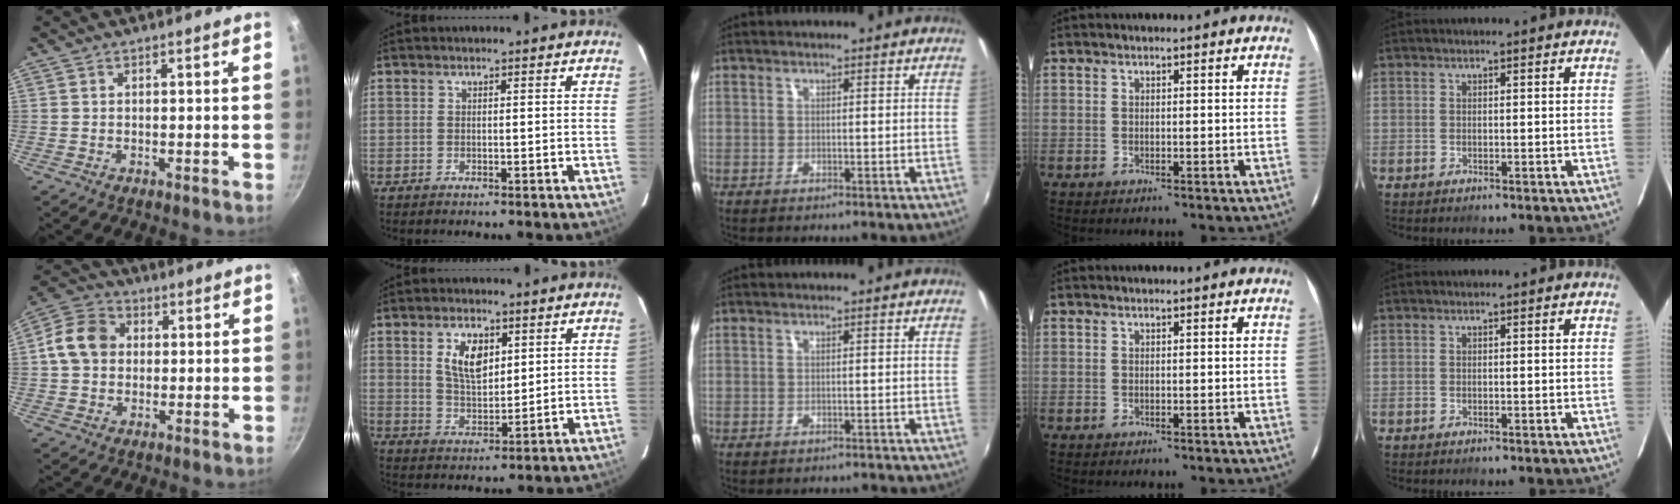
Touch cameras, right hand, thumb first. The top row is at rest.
{"thumb": {"total": 9.5, "force": [0.8, 7.9, 5.2], "torque": [-0.071, 0.017, -0.004]}, "index": {"total": 7.8, "force": [3.0, 4.1, 5.9], "torque": [-0.108, 0.006, 0.061]}, "middle": {"total": 1.1, "force": [-1.0, 0.4, 0.3], "torque": [-0.008, -0.004, -0.012]}}